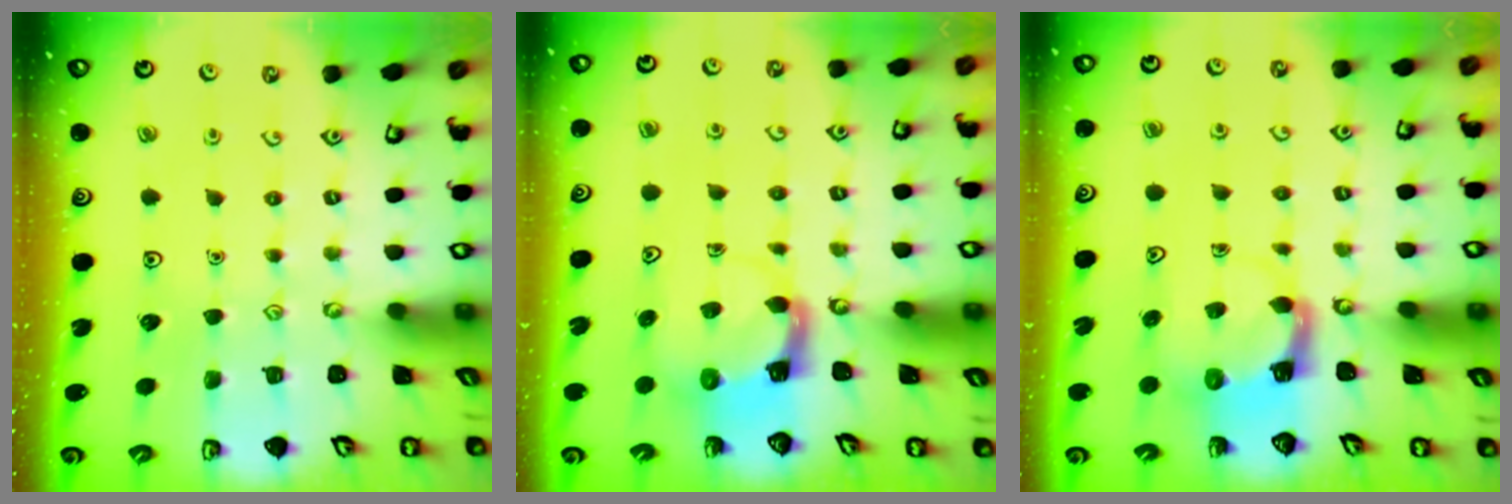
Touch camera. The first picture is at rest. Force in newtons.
{"total": 3.8, "press": 3.7, "slide": 0.6}
{"total": 3.9, "press": 3.9, "slide": 0.7}